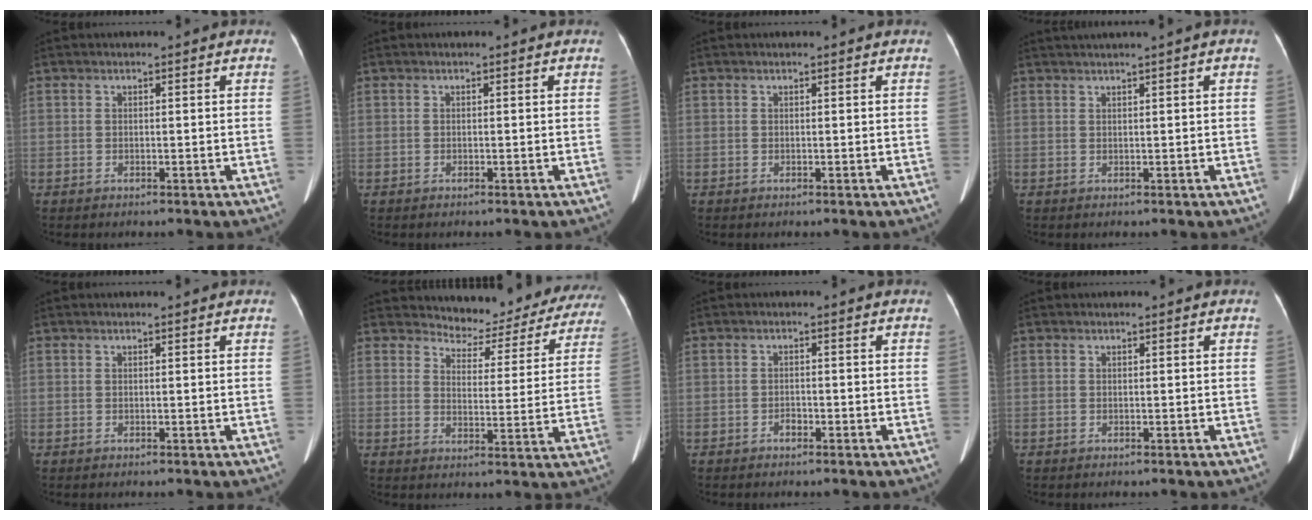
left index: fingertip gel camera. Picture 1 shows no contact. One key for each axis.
{"total": 0.0}
{"total": 0.9, "fx": 0.9, "fy": 0.0, "fz": 0.3, "tx": -0.008, "ty": 0.010, "tz": 0.009}
{"total": 2.3, "fx": 1.7, "fy": -0.8, "fz": 1.4, "tx": -0.026, "ty": 0.011, "tz": 0.037}
{"total": 1.3, "fx": 1.3, "fy": 0.0, "fz": 0.3, "tx": -0.010, "ty": 0.009, "tz": 0.014}
{"total": 13.4, "fx": 12.6, "fy": 4.1, "fz": 1.3, "tx": 0.003, "ty": -0.025, "tz": 0.135}
{"total": 0.9, "fx": -0.7, "fy": 0.5, "fz": 0.4, "tx": -0.007, "ty": 0.002, "tz": -0.012}
{"total": 0.0}